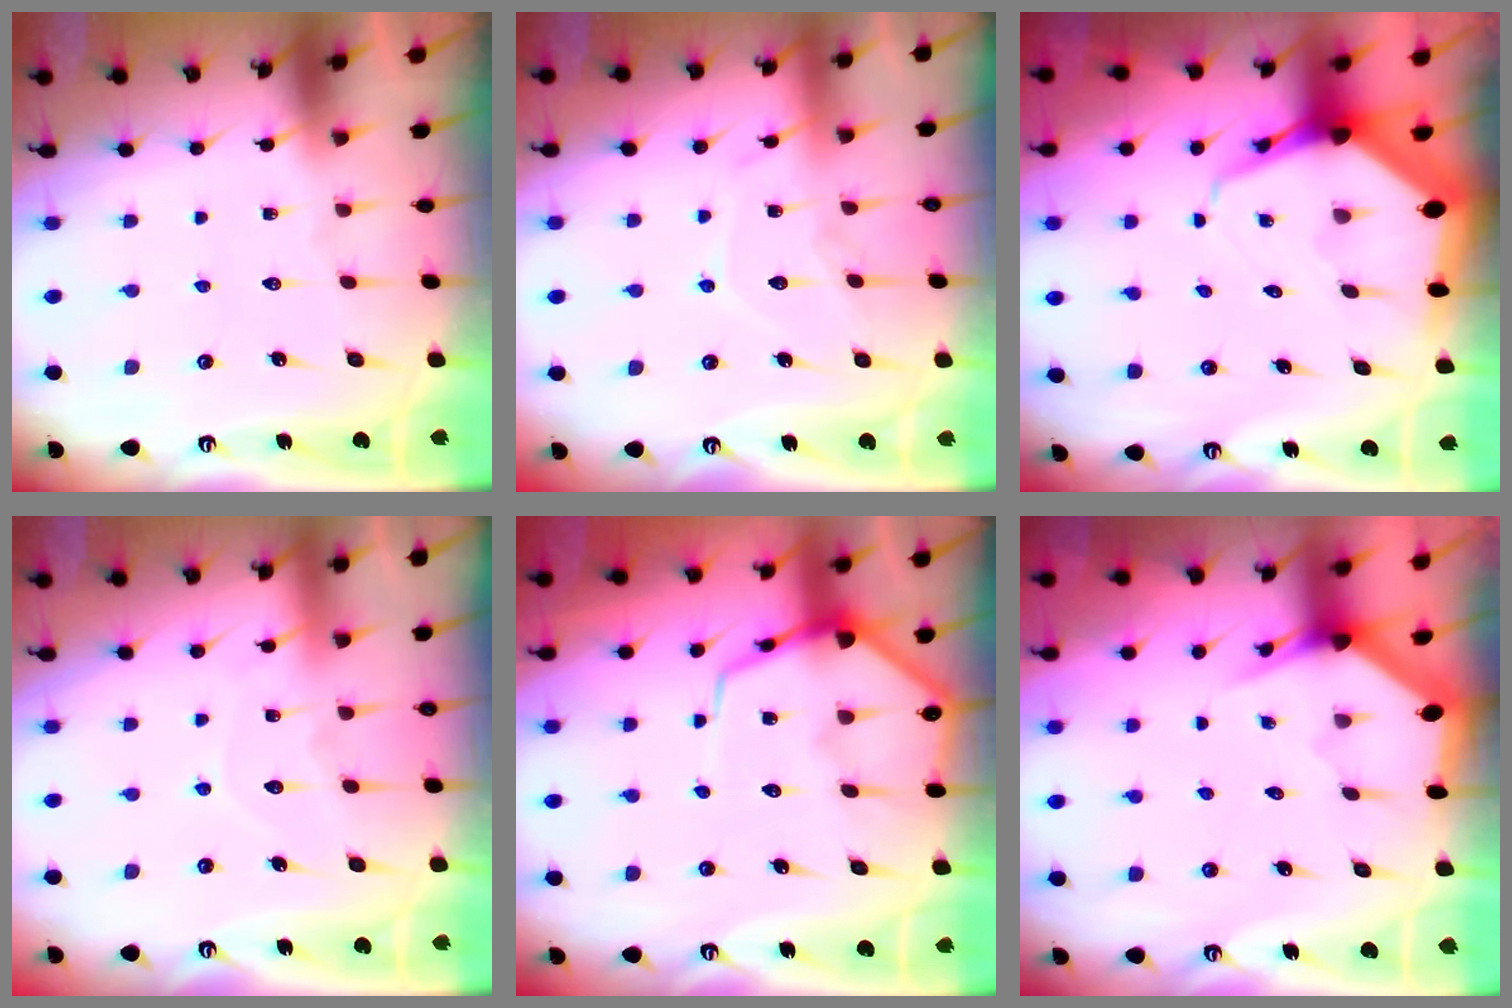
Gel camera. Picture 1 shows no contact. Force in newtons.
{"total": 9.4, "press": 9.4, "slide": 0.2}
{"total": 7.2, "press": 7.2, "slide": 0.8}
{"total": 7.8, "press": 7.7, "slide": 0.7}
{"total": 9.5, "press": 9.5, "slide": 0.9}
{"total": 3.1, "press": 3.1, "slide": 0.1}